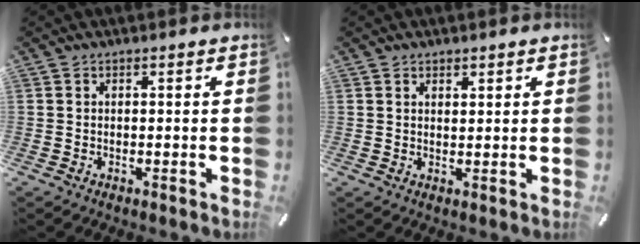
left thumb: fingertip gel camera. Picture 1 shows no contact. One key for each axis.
{"total": 1.4, "fx": 1.2, "fy": 0.7, "fz": 0.2, "tx": -0.003, "ty": 0.000, "tz": 0.022}